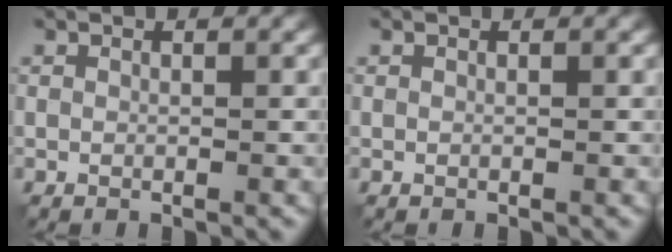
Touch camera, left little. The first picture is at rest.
{"total": 0.0}